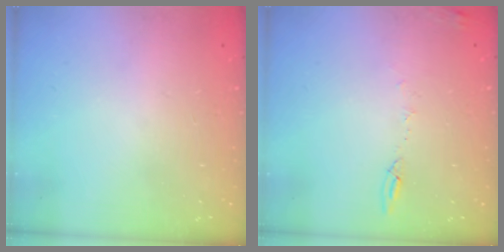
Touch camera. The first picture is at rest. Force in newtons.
{"total": 5.2, "press": 5.1, "slide": 0.7}